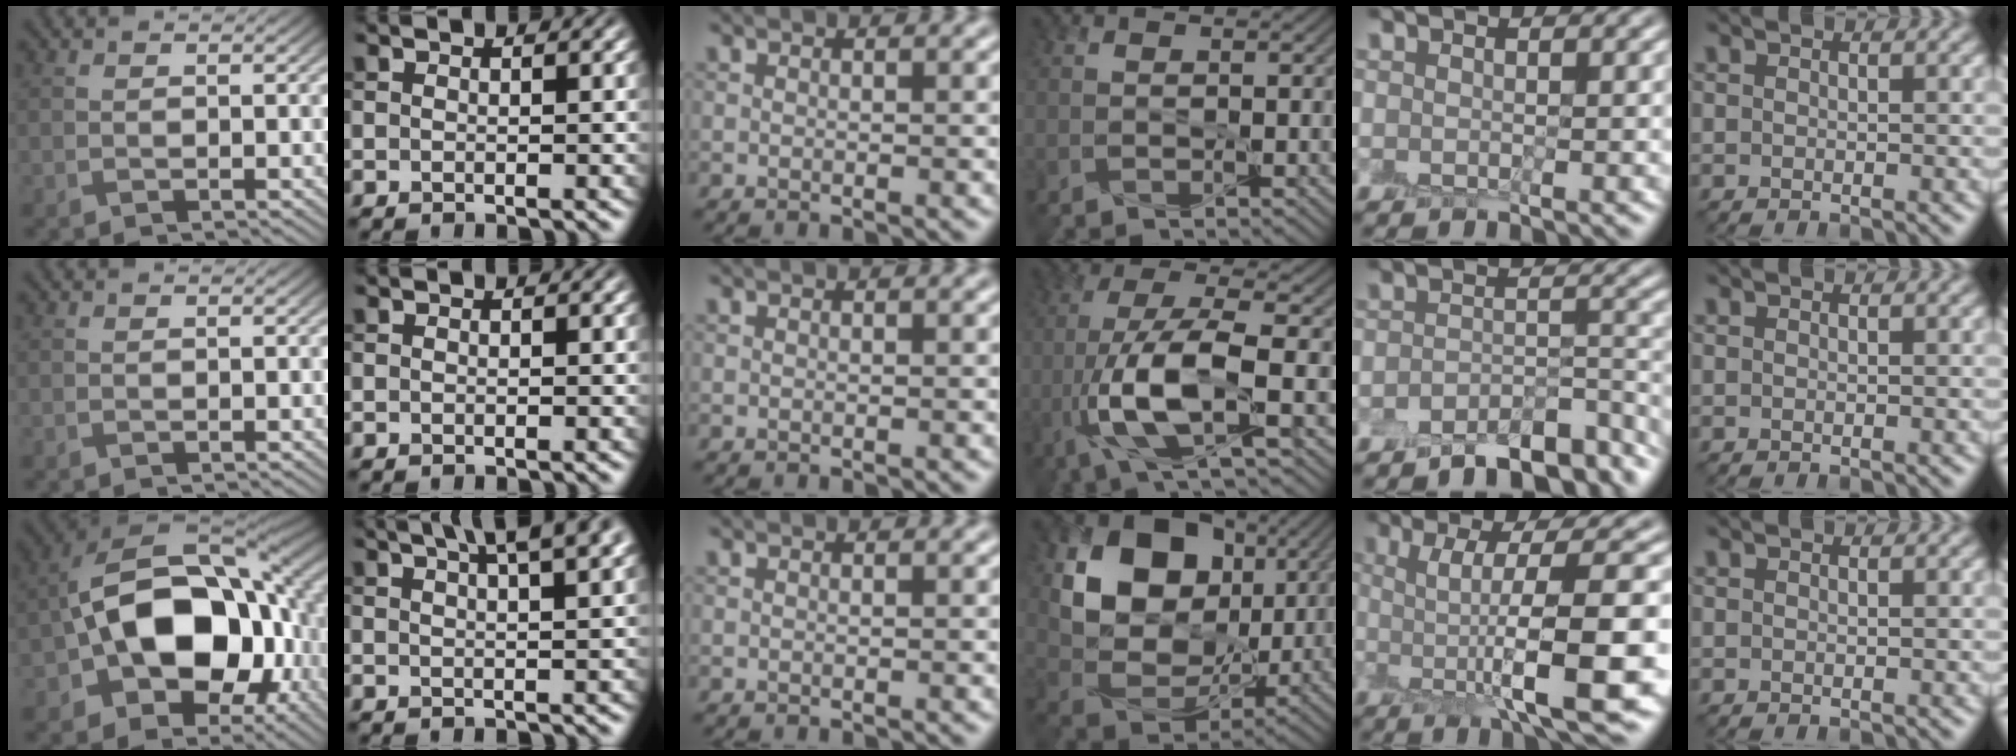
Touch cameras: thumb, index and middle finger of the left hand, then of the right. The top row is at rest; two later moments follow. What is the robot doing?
{"motion": "peel", "object": "small bumper sticker"}